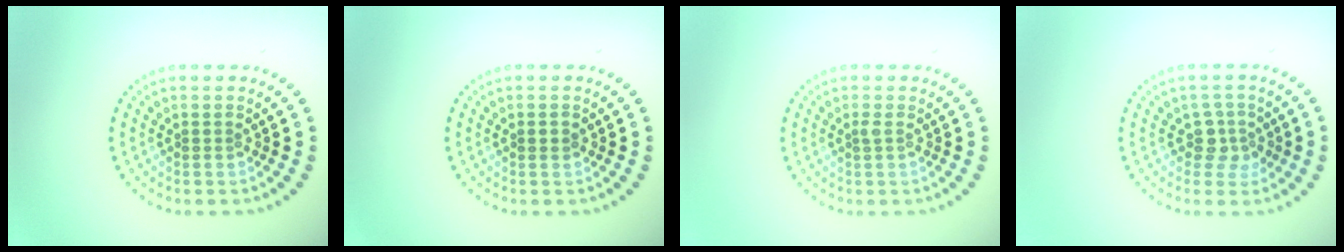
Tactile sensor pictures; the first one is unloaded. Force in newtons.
{"total": 0.9, "press": 0.8, "slide": 0.1}
{"total": 0.6, "press": 0.4, "slide": 0.3}
{"total": 2.0, "press": 1.6, "slide": 1.2}